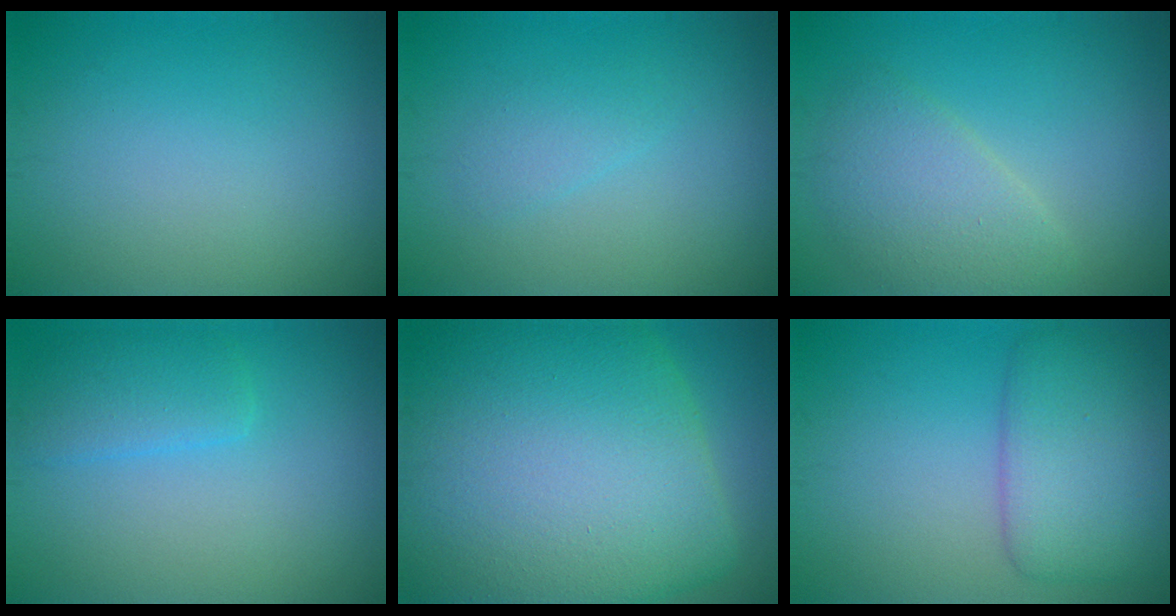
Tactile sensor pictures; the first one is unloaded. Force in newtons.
{"total": 1.3, "press": 1.3, "slide": 0.2}
{"total": 3.6, "press": 3.6, "slide": 0.3}
{"total": 2.7, "press": 2.7, "slide": 0.0}
{"total": 19.1, "press": 19.1, "slide": 1.1}
{"total": 5.2, "press": 5.2, "slide": 0.2}